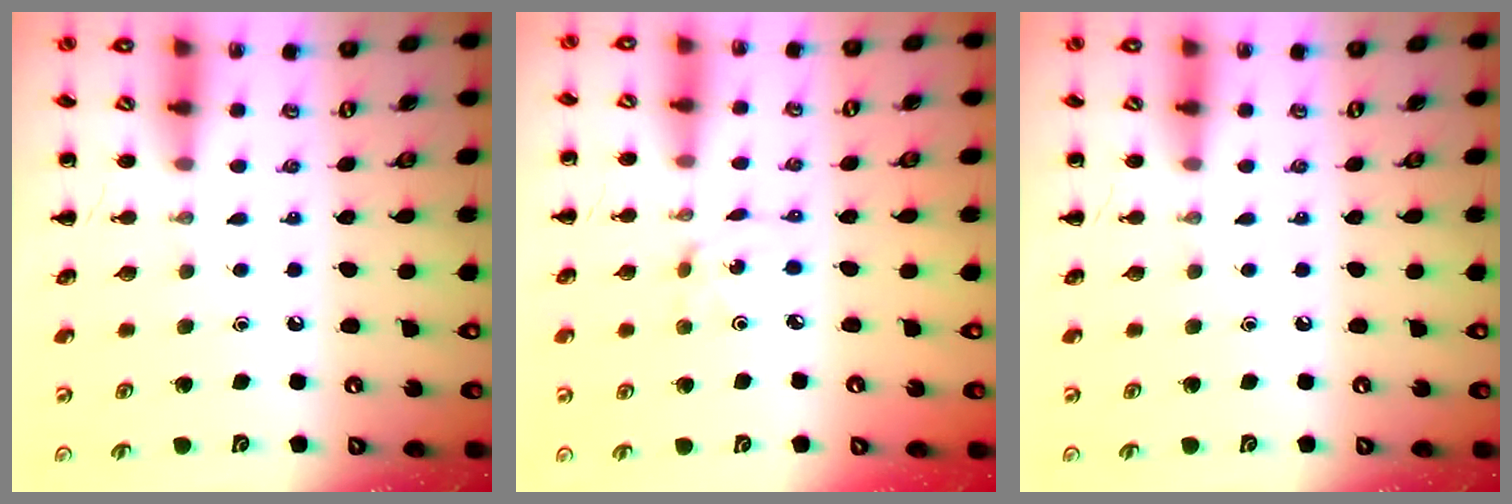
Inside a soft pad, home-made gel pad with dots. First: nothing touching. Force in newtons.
{"total": 1.2, "press": 1.2, "slide": 0.4}
{"total": 0.0}